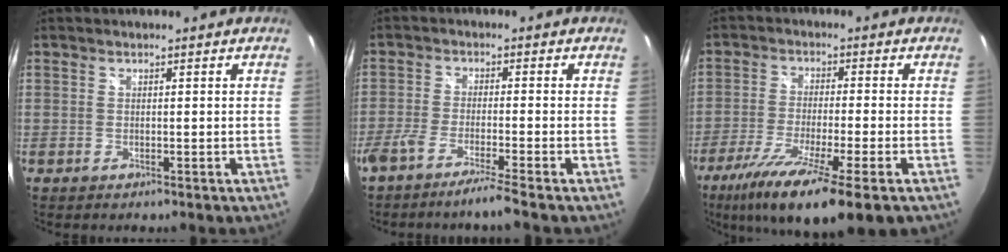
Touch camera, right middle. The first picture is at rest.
{"total": 6.1, "force": [-5.0, -1.0, 3.4], "torque": [-0.081, -0.013, -0.091]}
{"total": 14.3, "force": [-8.8, 1.0, 11.3], "torque": [-0.223, -0.057, -0.154]}